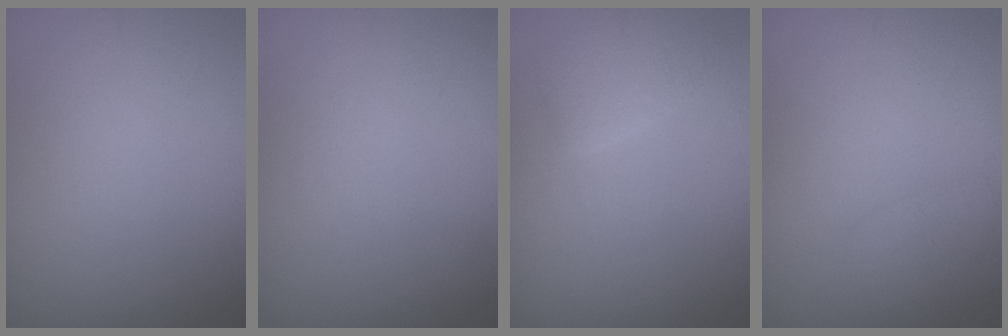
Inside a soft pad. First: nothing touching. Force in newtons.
{"total": 0.0}
{"total": 2.5, "press": 2.5, "slide": 0.2}
{"total": 1.3, "press": 1.3, "slide": 0.0}